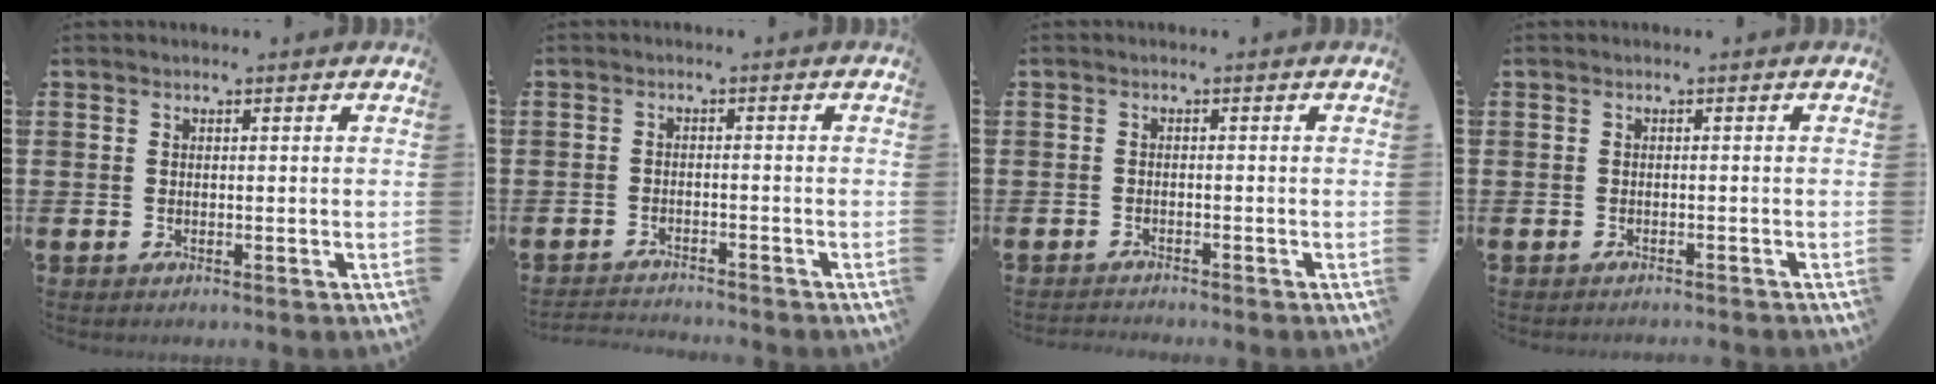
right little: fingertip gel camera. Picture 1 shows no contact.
{"total": 1.9, "force": [-1.9, -0.1, -0.1], "torque": [-0.002, 0.002, -0.041]}
{"total": 1.0, "force": [-1.0, -0.1, 0.0], "torque": [-0.001, 0.001, -0.020]}
{"total": 0.6, "force": [-0.6, -0.1, 0.0], "torque": [0.000, -0.001, -0.012]}